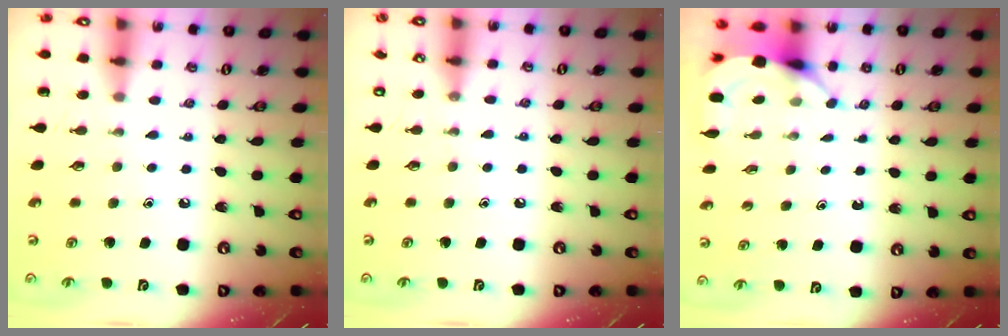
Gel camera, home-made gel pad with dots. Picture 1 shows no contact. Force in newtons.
{"total": 3.5, "press": 3.5, "slide": 0.4}
{"total": 4.0, "press": 4.0, "slide": 0.5}